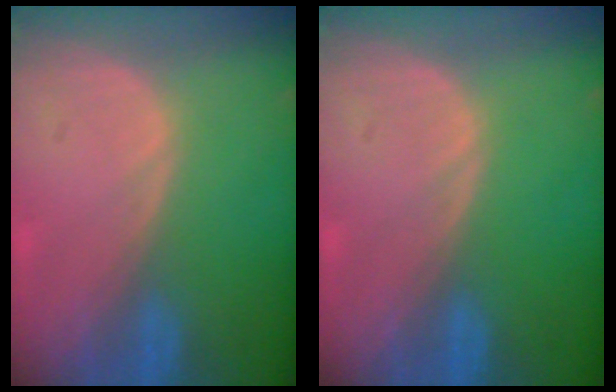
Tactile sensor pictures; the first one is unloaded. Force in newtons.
{"total": 0.0}